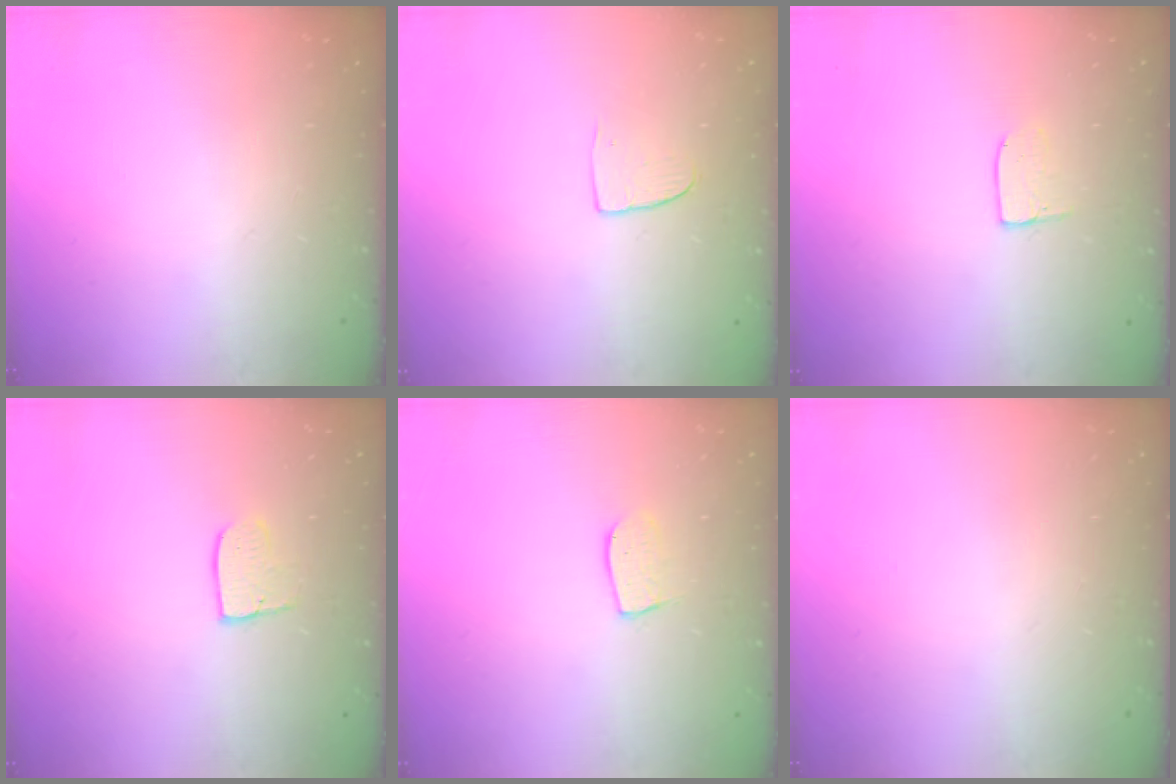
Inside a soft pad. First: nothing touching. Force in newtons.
{"total": 4.1, "press": 4.1, "slide": 0.3}
{"total": 5.2, "press": 5.2, "slide": 0.4}
{"total": 5.9, "press": 5.9, "slide": 0.3}
{"total": 6.7, "press": 6.7, "slide": 0.5}
{"total": 0.0}